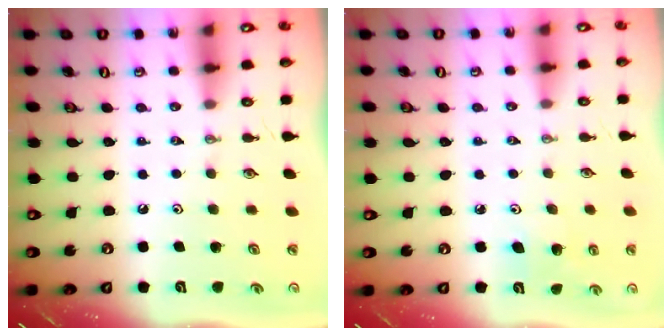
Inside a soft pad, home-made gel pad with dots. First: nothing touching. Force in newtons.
{"total": 5.6, "press": 5.3, "slide": 2.0}